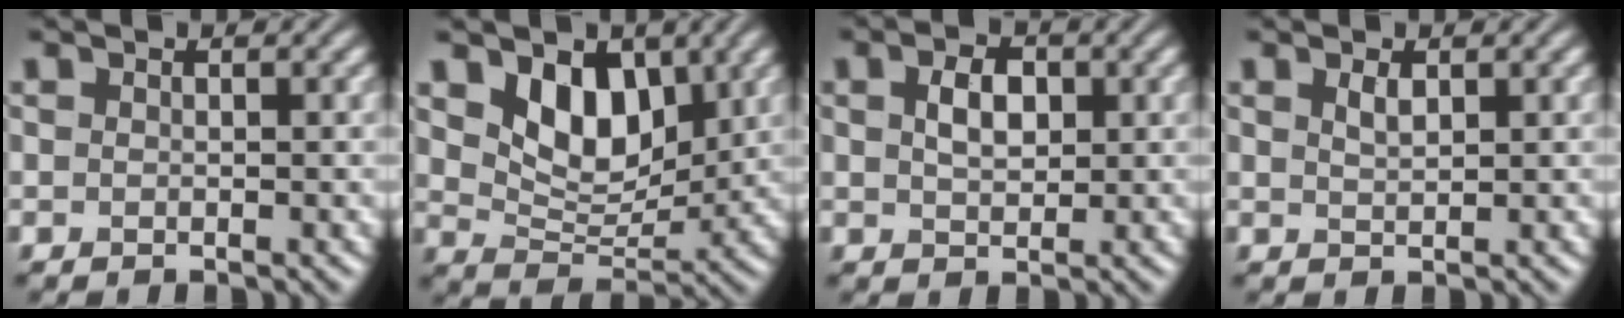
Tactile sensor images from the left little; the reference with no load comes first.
{"total": 5.8, "force": [2.5, 3.8, 3.7], "torque": [-0.071, -0.016, 0.040]}
{"total": 2.9, "force": [0.7, 1.8, 2.2], "torque": [-0.043, 0.003, 0.013]}
{"total": 1.1, "force": [0.7, 0.4, 0.8], "torque": [-0.018, 0.000, 0.015]}